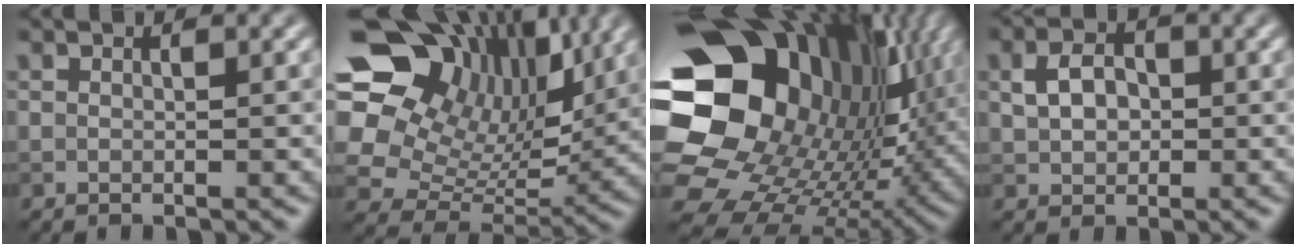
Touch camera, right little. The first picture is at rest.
{"total": 15.3, "force": [6.3, 10.9, 8.7], "torque": [-0.174, 0.032, 0.116]}
{"total": 22.2, "force": [3.6, 17.9, 12.7], "torque": [-0.286, -0.043, 0.079]}
{"total": 3.0, "force": [0.3, 2.3, 1.9], "torque": [-0.042, 0.004, 0.003]}